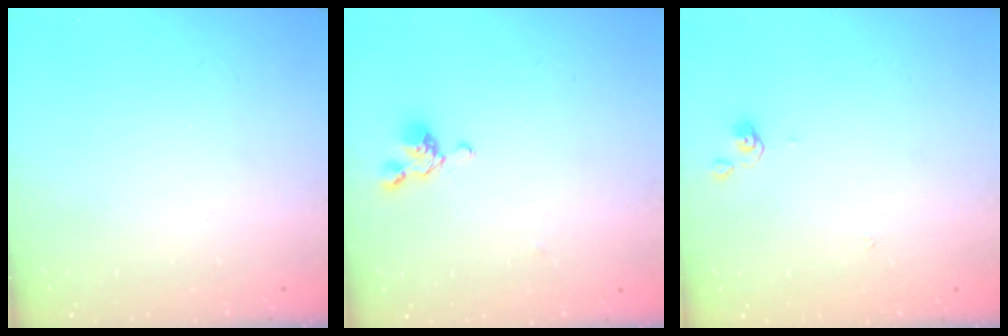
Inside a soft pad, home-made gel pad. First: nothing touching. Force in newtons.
{"total": 2.7, "press": 2.5, "slide": 0.8}
{"total": 0.0}